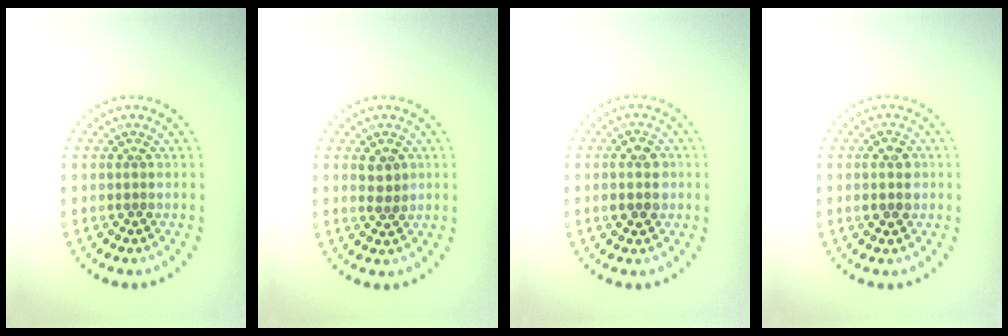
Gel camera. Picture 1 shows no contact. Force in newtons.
{"total": 1.8, "press": 1.7, "slide": 0.4}
{"total": 2.8, "press": 2.8, "slide": 0.1}
{"total": 2.5, "press": 2.5, "slide": 0.2}